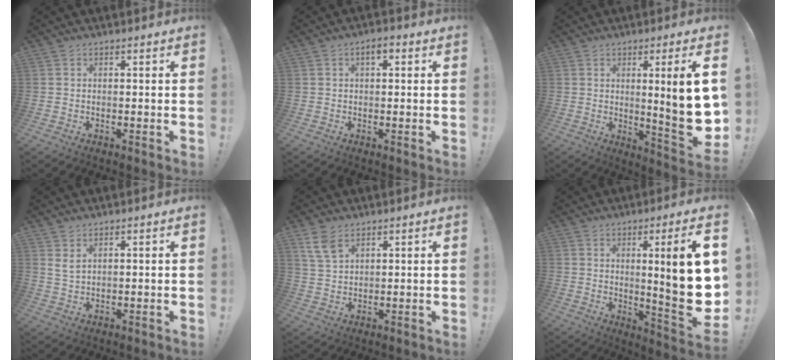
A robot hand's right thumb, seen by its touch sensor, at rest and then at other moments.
{"total": 2.7, "force": [1.0, 1.3, 2.2], "torque": [-0.031, 0.002, 0.014]}
{"total": 13.7, "force": [1.6, 0.6, 13.6], "torque": [-0.193, -0.023, 0.019]}
{"total": 3.2, "force": [2.0, 1.3, 2.2], "torque": [-0.031, -0.011, 0.035]}
{"total": 6.6, "force": [4.3, 3.5, 3.6], "torque": [-0.062, -0.019, 0.084]}
{"total": 17.2, "force": [2.6, 1.3, 17.0], "torque": [-0.239, -0.031, 0.035]}